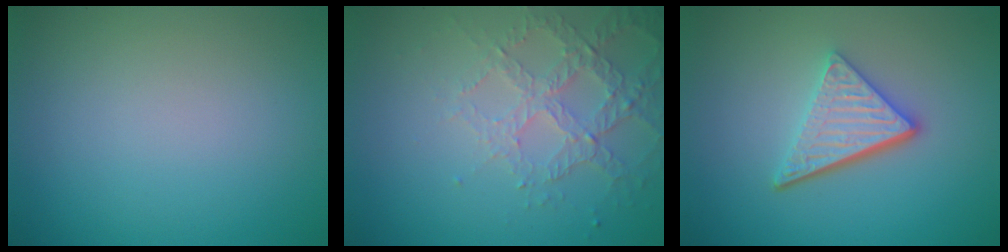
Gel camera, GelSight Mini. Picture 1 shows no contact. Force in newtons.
{"total": 3.4, "press": 3.3, "slide": 0.8}
{"total": 4.4, "press": 3.3, "slide": 2.9}